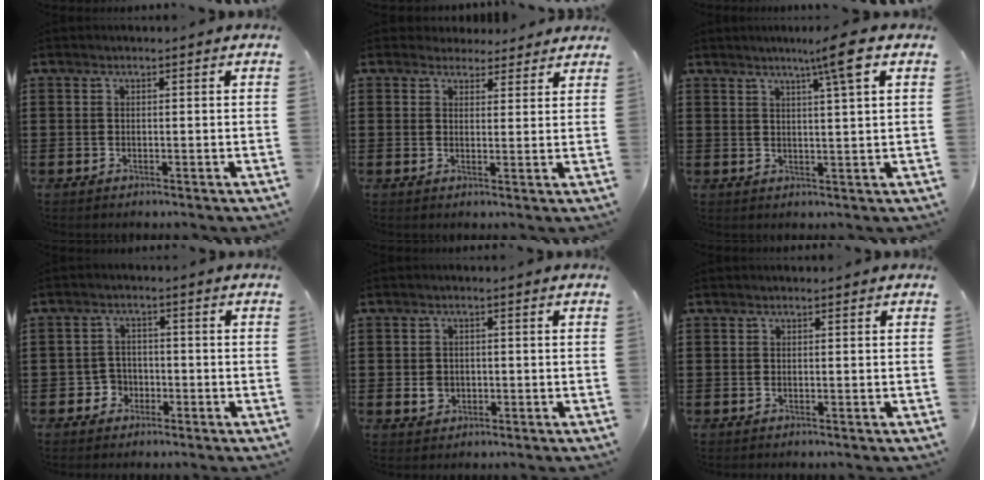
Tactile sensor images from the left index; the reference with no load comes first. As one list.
[{"total": 3.1, "force": [2.9, 1.2, 0.2], "torque": [-0.004, -0.006, 0.054]}, {"total": 6.1, "force": [3.5, -0.7, 5.0], "torque": [-0.088, -0.005, 0.052]}, {"total": 3.0, "force": [-1.6, 2.4, 0.7], "torque": [-0.022, 0.003, -0.035]}, {"total": 2.3, "force": [-0.3, 2.0, 1.0], "torque": [-0.025, 0.004, -0.008]}, {"total": 0.0}]